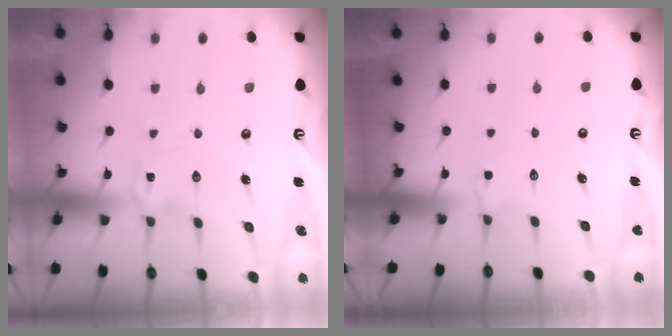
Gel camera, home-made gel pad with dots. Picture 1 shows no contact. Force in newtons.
{"total": 1.9, "press": 1.5, "slide": 1.1}